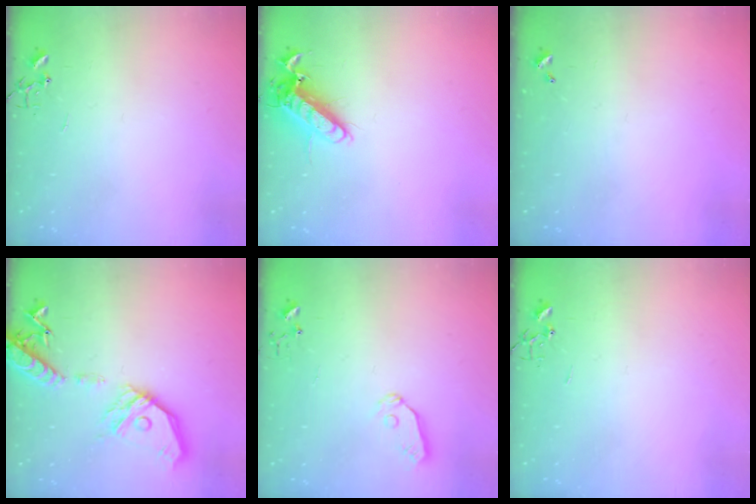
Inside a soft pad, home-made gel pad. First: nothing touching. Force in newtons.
{"total": 12.7, "press": 12.5, "slide": 2.1}
{"total": 0.0}
{"total": 20.0, "press": 19.7, "slide": 3.5}
{"total": 6.5, "press": 6.5, "slide": 0.2}
{"total": 0.0}